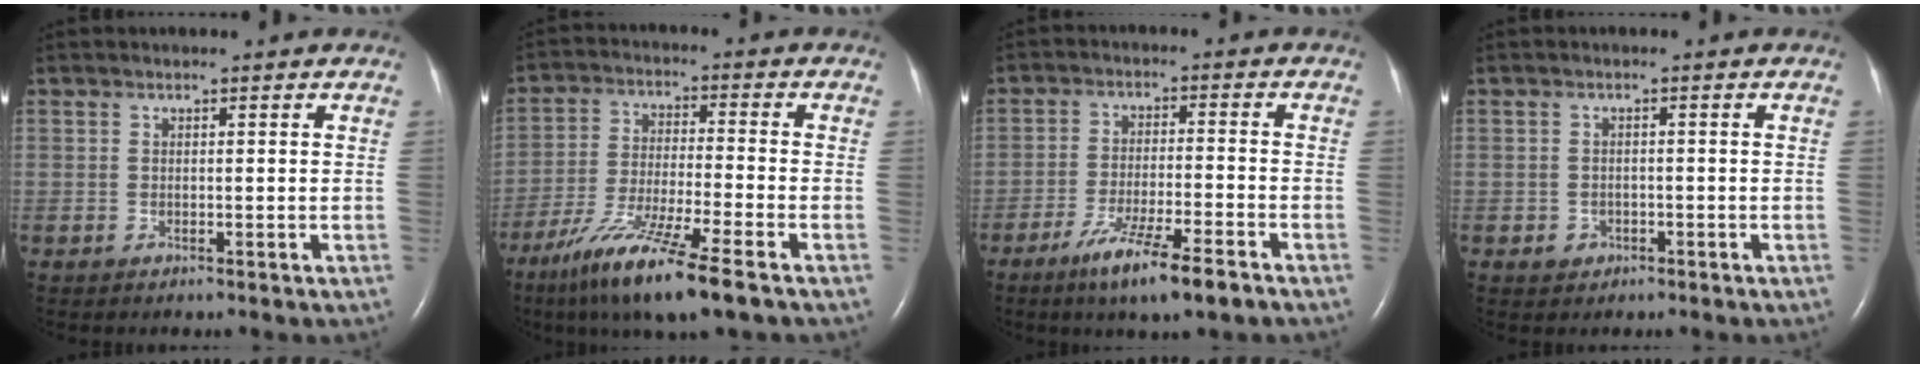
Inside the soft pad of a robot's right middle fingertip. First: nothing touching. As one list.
[{"total": 13.1, "force": [-8.6, 0.3, 9.9], "torque": [-0.196, -0.041, -0.156]}, {"total": 9.8, "force": [-6.3, 0.4, 7.4], "torque": [-0.137, -0.022, -0.106]}, {"total": 1.7, "force": [-0.8, 1.5, 0.3], "torque": [-0.004, 0.007, -0.009]}]